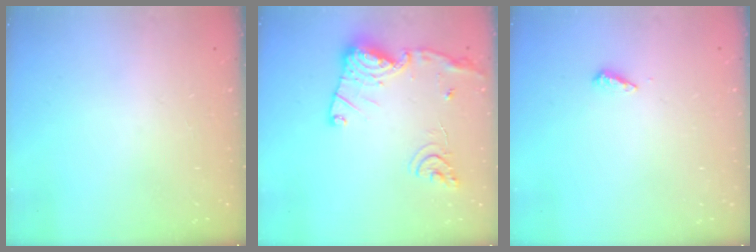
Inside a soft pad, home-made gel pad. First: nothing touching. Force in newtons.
{"total": 16.3, "press": 16.2, "slide": 1.5}
{"total": 4.3, "press": 4.2, "slide": 0.6}